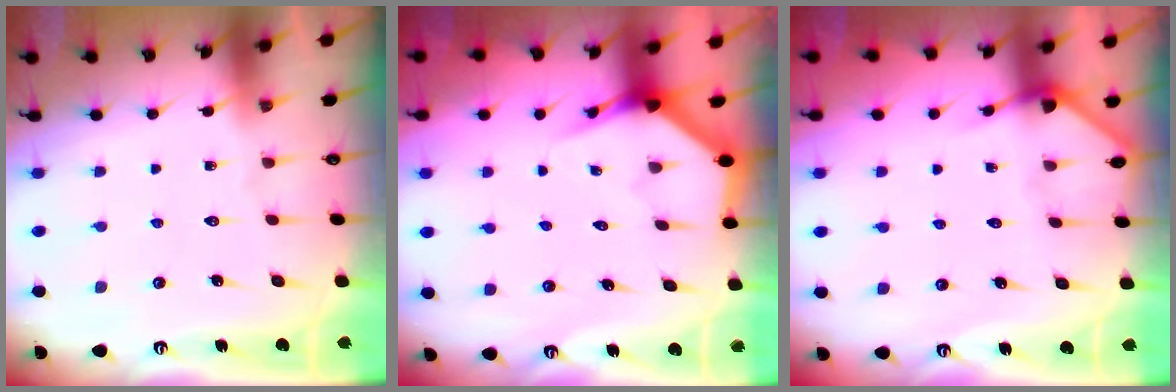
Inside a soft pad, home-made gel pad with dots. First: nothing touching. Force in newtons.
{"total": 4.0, "press": 4.0, "slide": 0.2}
{"total": 4.4, "press": 4.4, "slide": 0.4}